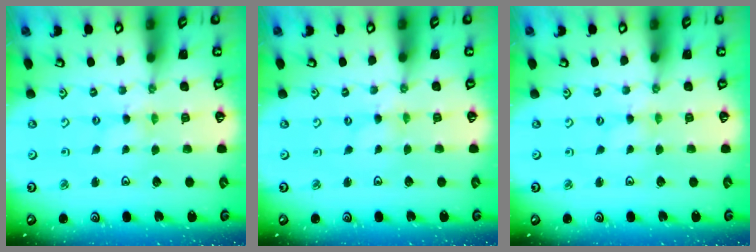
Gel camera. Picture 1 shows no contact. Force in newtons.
{"total": 0.0}
{"total": 0.0}